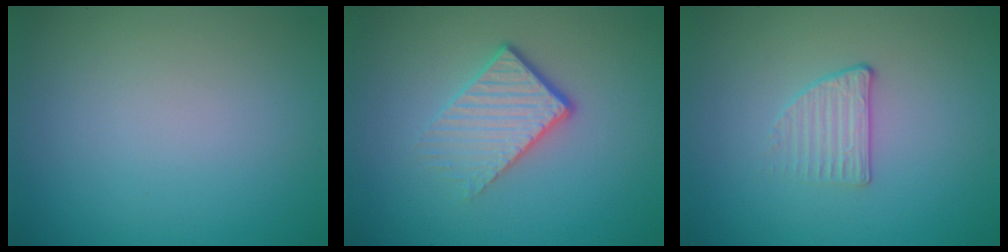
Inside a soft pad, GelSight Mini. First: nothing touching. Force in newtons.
{"total": 4.2, "press": 2.7, "slide": 3.2}
{"total": 1.6, "press": 1.1, "slide": 1.1}